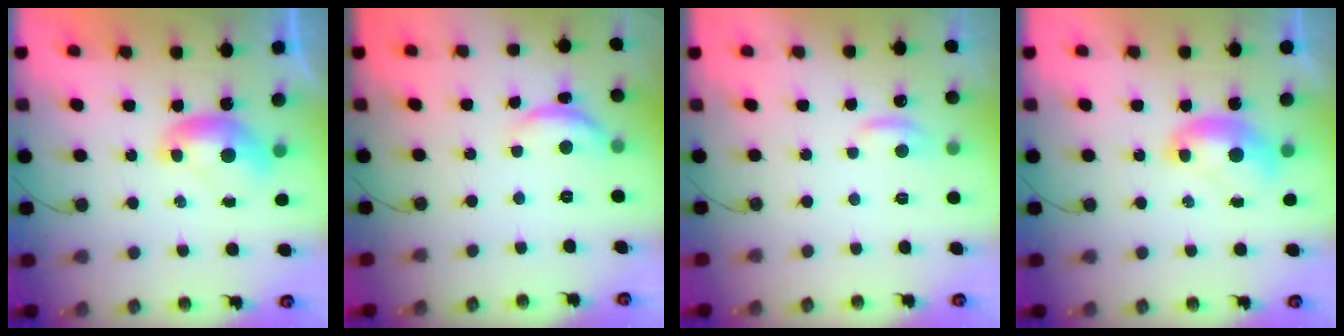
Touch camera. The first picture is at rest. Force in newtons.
{"total": 3.8, "press": 3.7, "slide": 0.5}
{"total": 0.6, "press": 0.2, "slide": 0.6}
{"total": 1.2, "press": 1.2, "slide": 0.0}